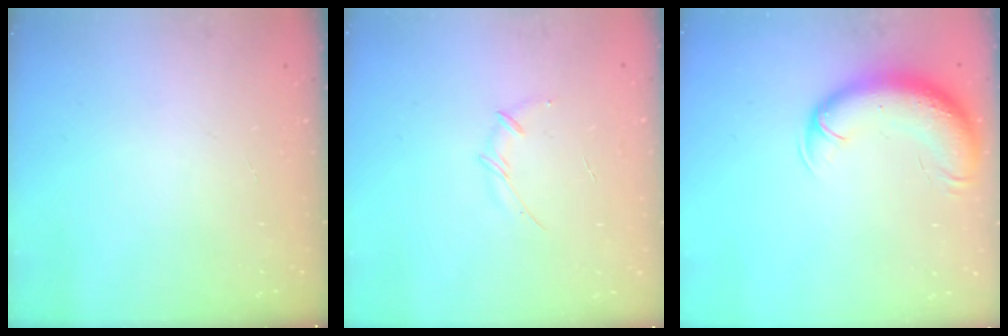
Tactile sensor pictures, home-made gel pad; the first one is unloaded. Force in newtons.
{"total": 4.6, "press": 4.5, "slide": 1.1}
{"total": 12.6, "press": 12.1, "slide": 3.3}